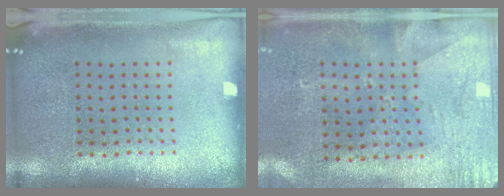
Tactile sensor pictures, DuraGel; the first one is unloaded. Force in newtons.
{"total": 2.8, "press": 2.3, "slide": 1.6}